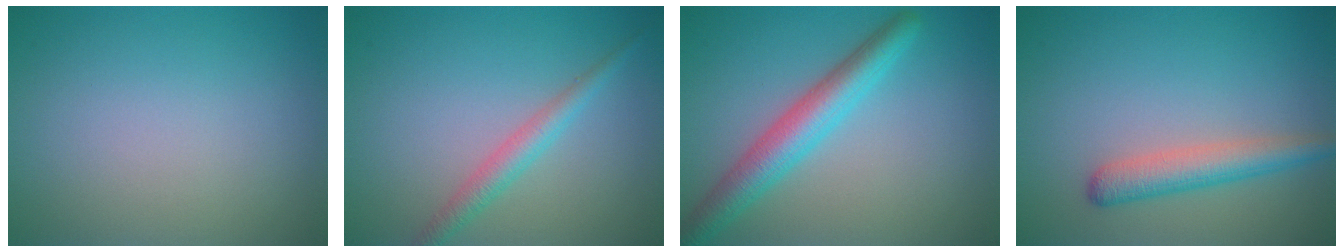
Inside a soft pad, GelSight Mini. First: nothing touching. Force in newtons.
{"total": 2.3, "press": 2.3, "slide": 0.1}
{"total": 4.7, "press": 4.7, "slide": 0.1}
{"total": 3.3, "press": 3.3, "slide": 0.1}